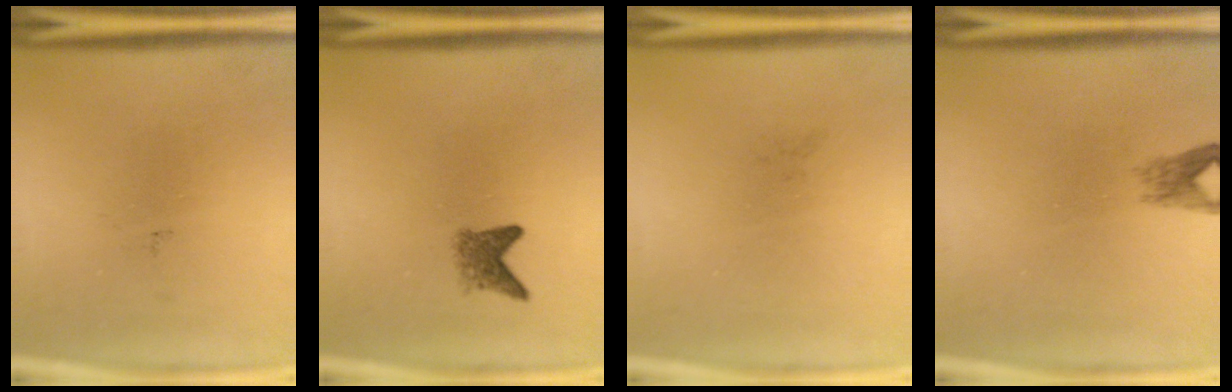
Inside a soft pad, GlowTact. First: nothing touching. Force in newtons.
{"total": 2.3}
{"total": 0.0}
{"total": 1.9}